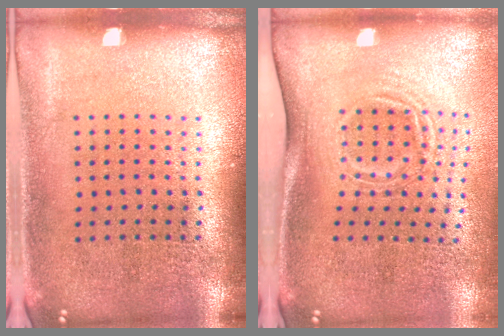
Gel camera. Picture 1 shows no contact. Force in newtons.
{"total": 1.7, "press": 1.2, "slide": 1.2}